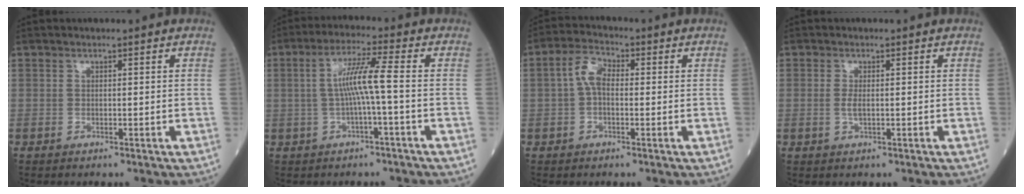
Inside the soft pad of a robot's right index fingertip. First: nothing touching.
{"total": 6.3, "force": [-0.4, -0.6, 6.2], "torque": [-0.120, 0.014, -0.007]}
{"total": 4.5, "force": [0.2, 2.3, 3.9], "torque": [-0.083, 0.019, 0.001]}
{"total": 1.5, "force": [0.0, 0.5, 1.5], "torque": [-0.034, -0.002, 0.000]}